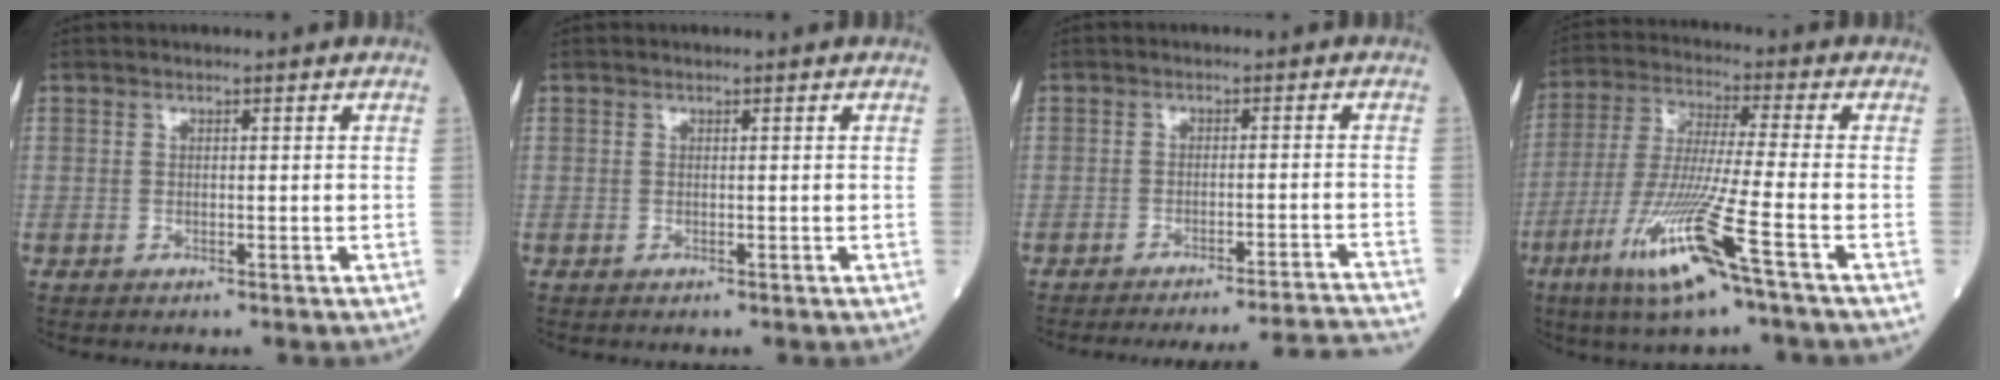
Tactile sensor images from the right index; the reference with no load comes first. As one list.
[{"total": 0.0}, {"total": 15.2, "force": [-14.8, -2.2, 3.0], "torque": [-0.022, -0.014, -0.185]}, {"total": 13.6, "force": [-6.8, -0.8, 11.8], "torque": [-0.247, -0.029, -0.130]}]